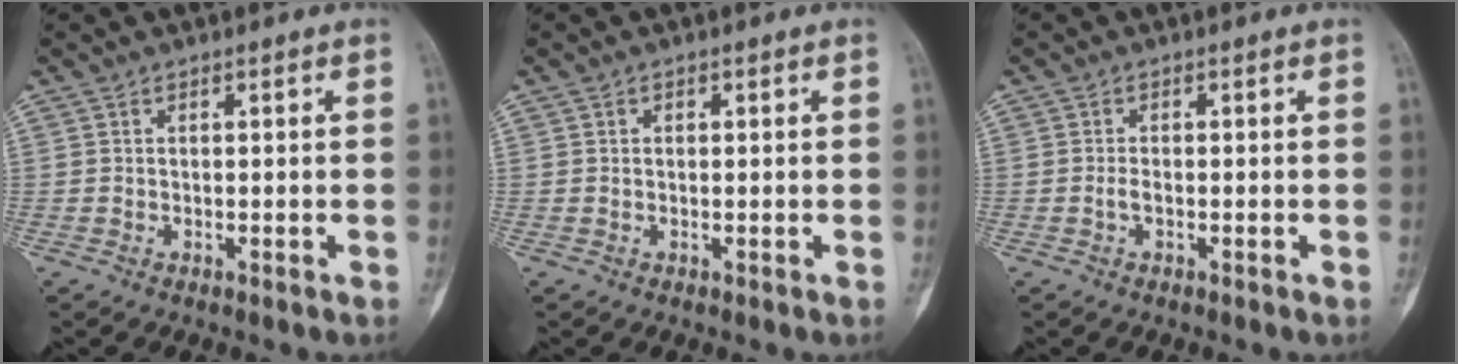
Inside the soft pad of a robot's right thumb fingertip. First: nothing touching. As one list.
[{"total": 0.6, "force": [0.1, 0.5, 0.2], "torque": [0.001, 0.002, 0.001]}, {"total": 1.1, "force": [-0.4, 0.5, 0.9], "torque": [-0.021, 0.000, -0.007]}]